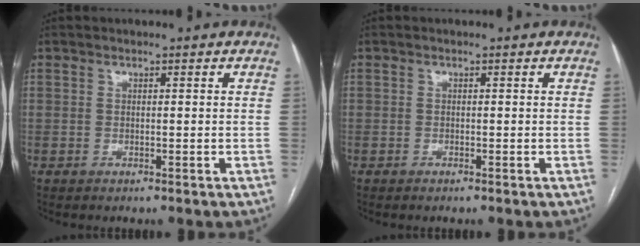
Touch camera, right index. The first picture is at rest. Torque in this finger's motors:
{"motor_torque": [0.03, 0.03, -0.02, -0.01]}